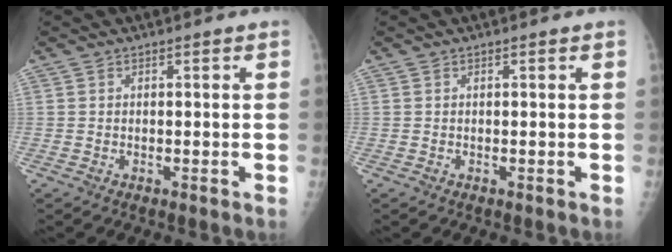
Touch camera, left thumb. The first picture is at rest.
{"total": 0.0}